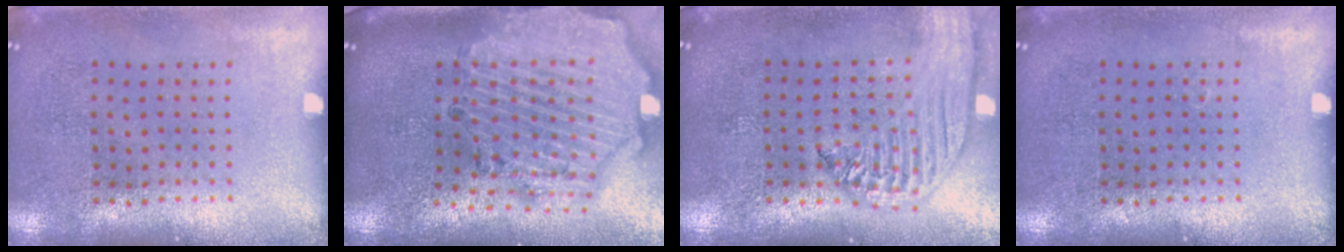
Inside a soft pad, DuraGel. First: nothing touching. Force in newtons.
{"total": 2.9, "press": 2.6, "slide": 1.2}
{"total": 2.6, "press": 2.1, "slide": 1.4}
{"total": 0.0}